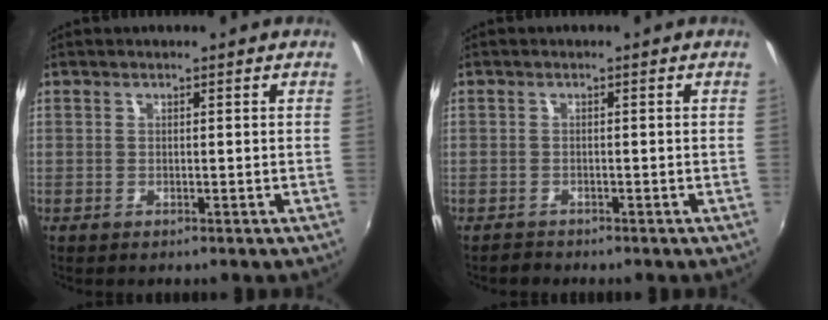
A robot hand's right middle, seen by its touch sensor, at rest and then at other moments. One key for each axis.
{"total": 1.4, "fx": -1.3, "fy": 0.4, "fz": -0.1, "tx": -0.003, "ty": 0.000, "tz": -0.024}